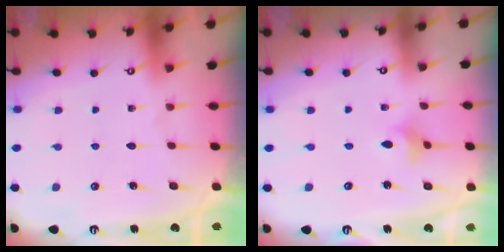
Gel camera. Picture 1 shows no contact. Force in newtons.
{"total": 2.7, "press": 2.6, "slide": 0.6}